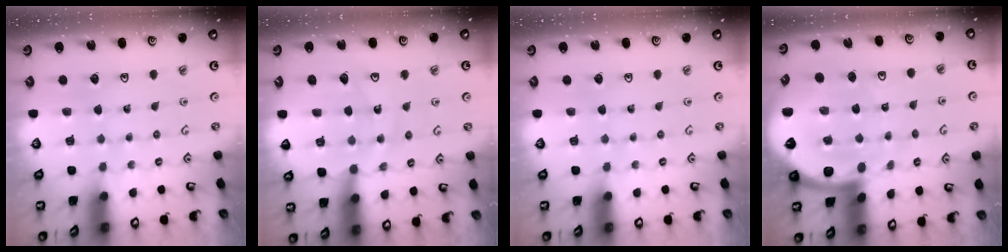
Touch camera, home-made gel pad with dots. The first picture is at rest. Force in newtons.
{"total": 12.1, "press": 12.0, "slide": 1.5}
{"total": 0.0}
{"total": 10.0, "press": 9.9, "slide": 1.0}